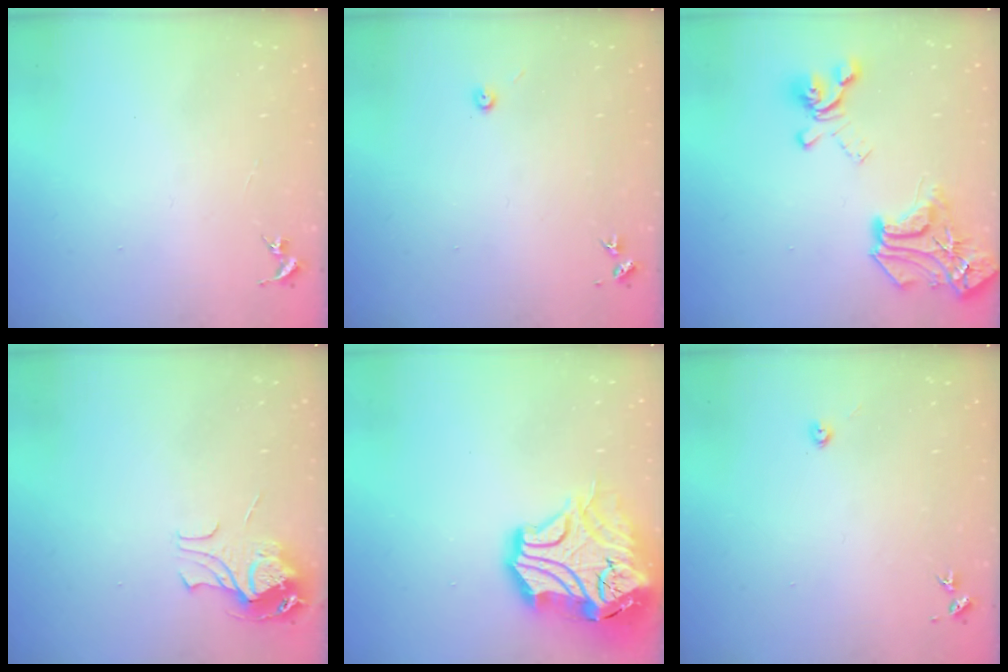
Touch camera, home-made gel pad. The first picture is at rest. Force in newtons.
{"total": 3.5, "press": 3.5, "slide": 0.3}
{"total": 19.7, "press": 19.7, "slide": 1.4}
{"total": 9.5, "press": 9.5, "slide": 1.1}
{"total": 19.5, "press": 19.3, "slide": 2.9}
{"total": 2.2, "press": 2.2, "slide": 0.3}